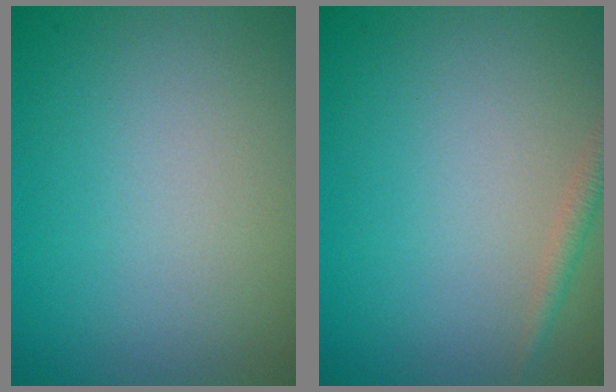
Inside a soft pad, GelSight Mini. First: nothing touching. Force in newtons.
{"total": 1.4, "press": 1.4, "slide": 0.0}